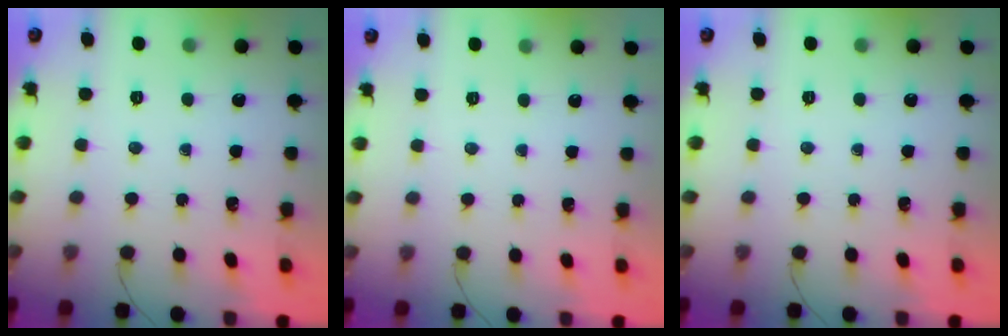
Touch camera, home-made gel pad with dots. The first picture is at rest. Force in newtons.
{"total": 2.5, "press": 2.4, "slide": 0.4}
{"total": 0.0}